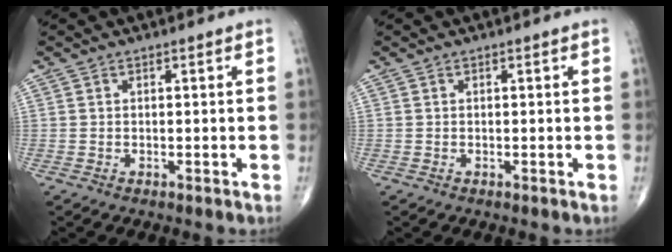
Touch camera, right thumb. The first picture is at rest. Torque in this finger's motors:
{"motor_torque": [0.01, -0.01, 0.04, 0.04, 0.02]}